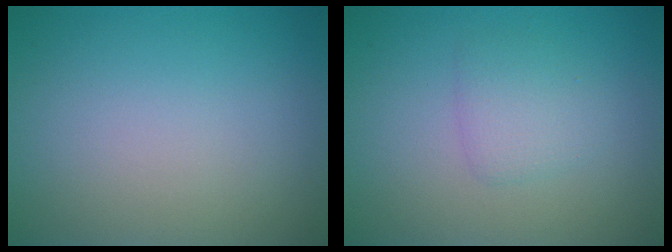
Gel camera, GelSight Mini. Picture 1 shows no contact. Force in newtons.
{"total": 1.9, "press": 1.9, "slide": 0.0}